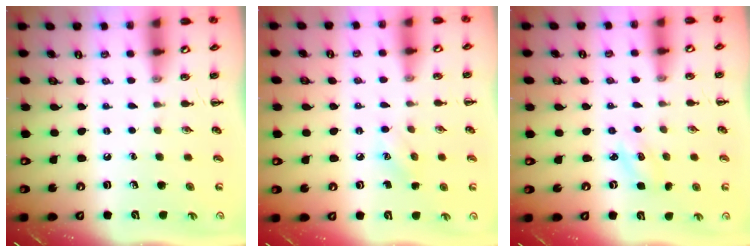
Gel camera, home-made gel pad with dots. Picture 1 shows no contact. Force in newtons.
{"total": 5.5, "press": 5.3, "slide": 1.4}
{"total": 3.0, "press": 2.9, "slide": 0.9}